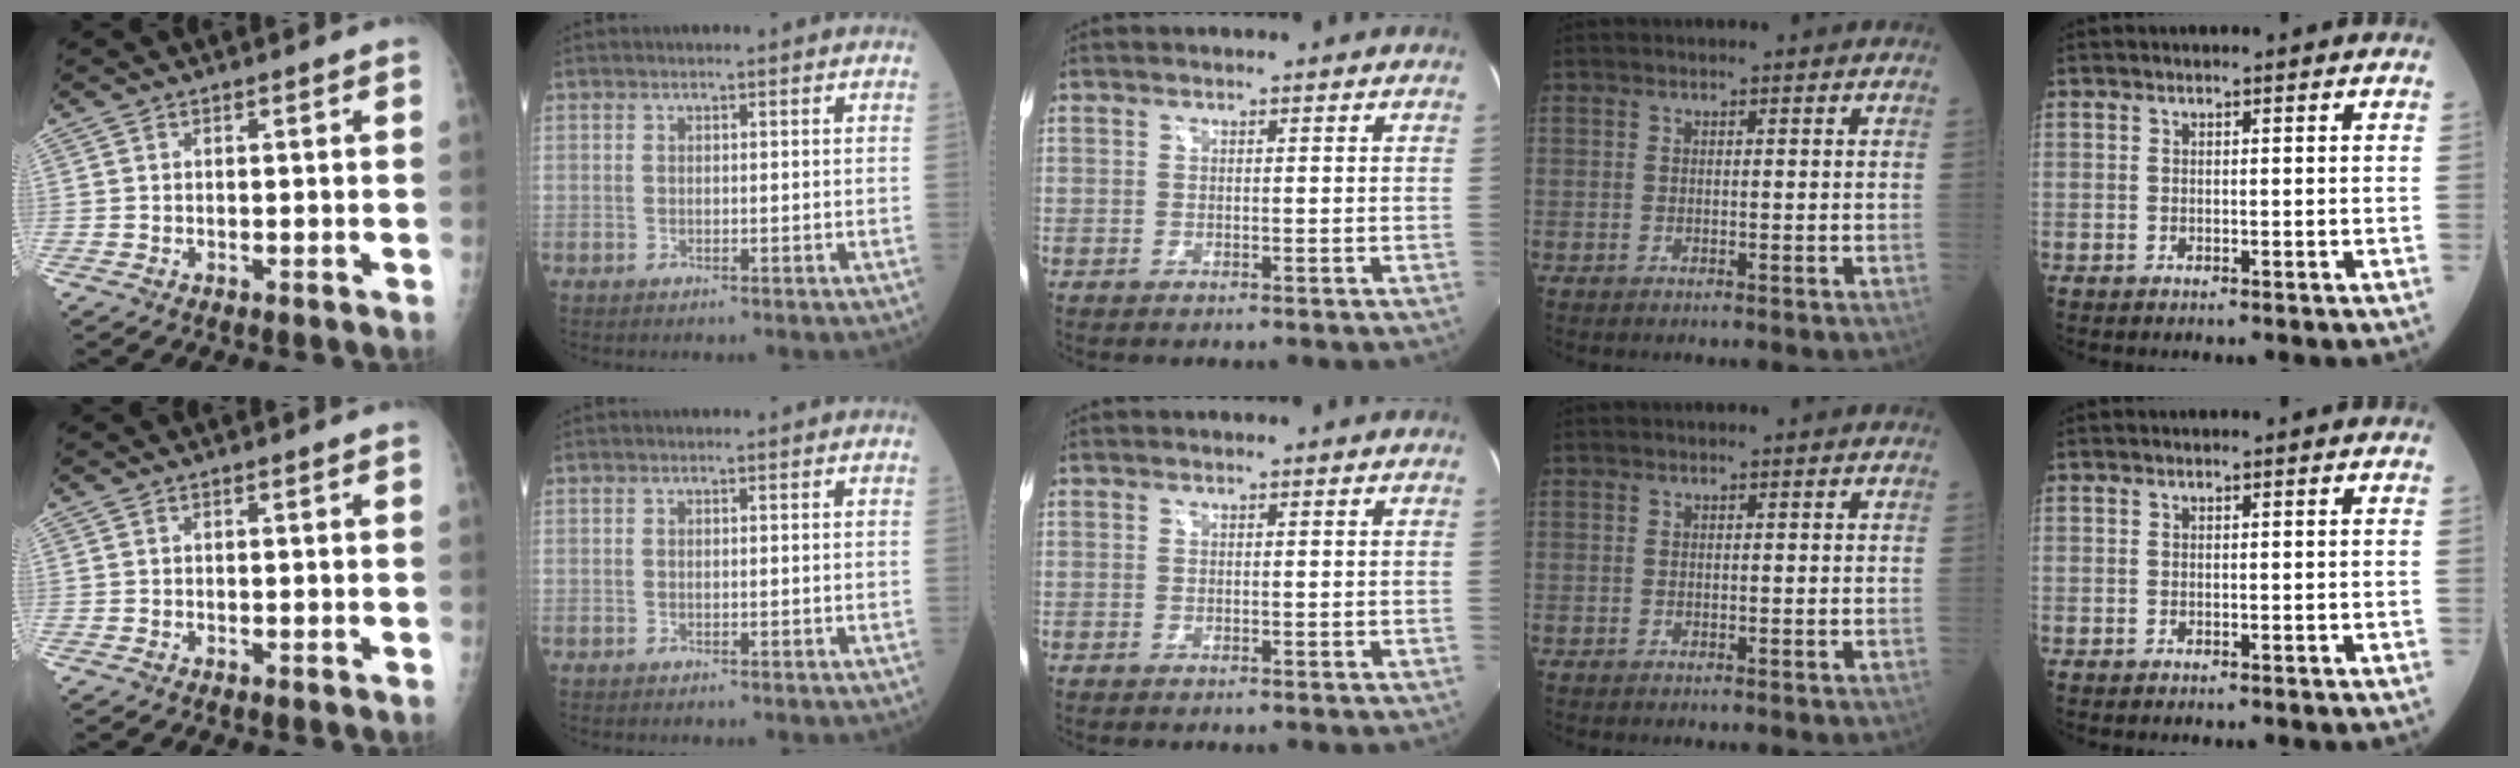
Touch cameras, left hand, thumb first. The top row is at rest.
{}